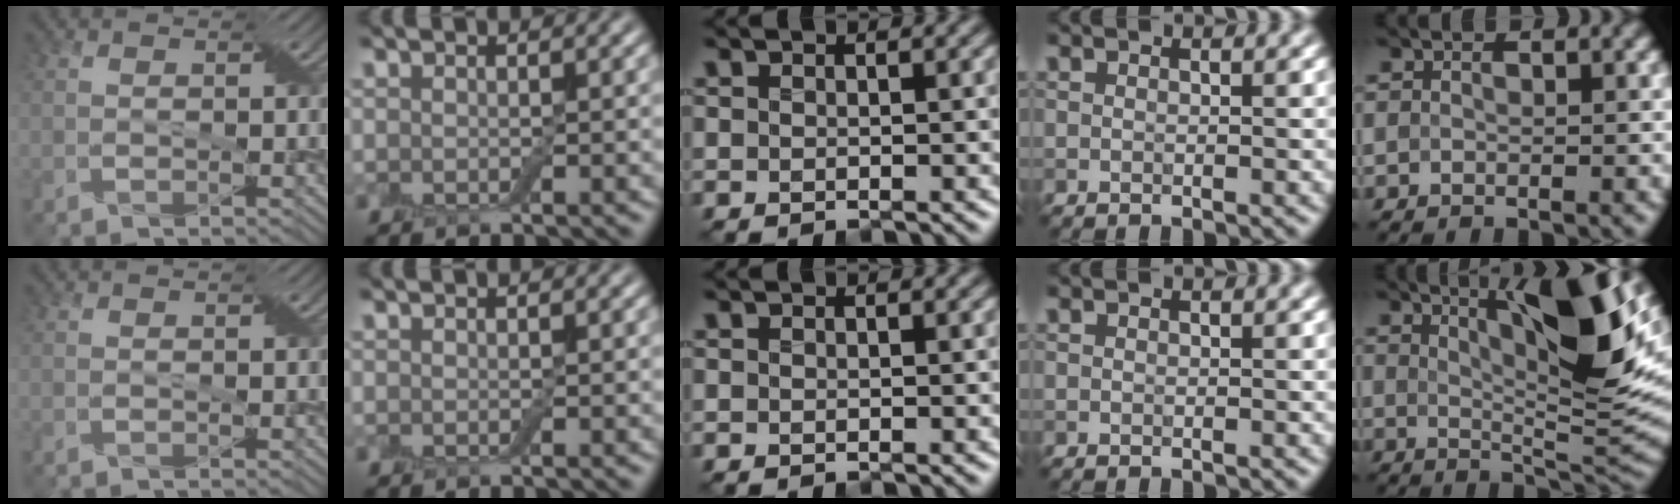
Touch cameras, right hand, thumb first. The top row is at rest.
{"little": {"total": 9.9, "force": [3.7, 1.7, 9.0], "torque": [-0.128, -0.003, 0.065]}}